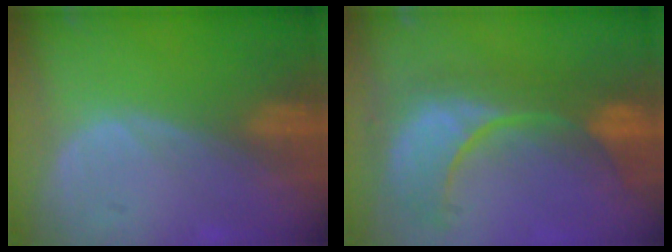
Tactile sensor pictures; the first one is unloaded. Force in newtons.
{"total": 10.7, "press": 10.1, "slide": 3.7}